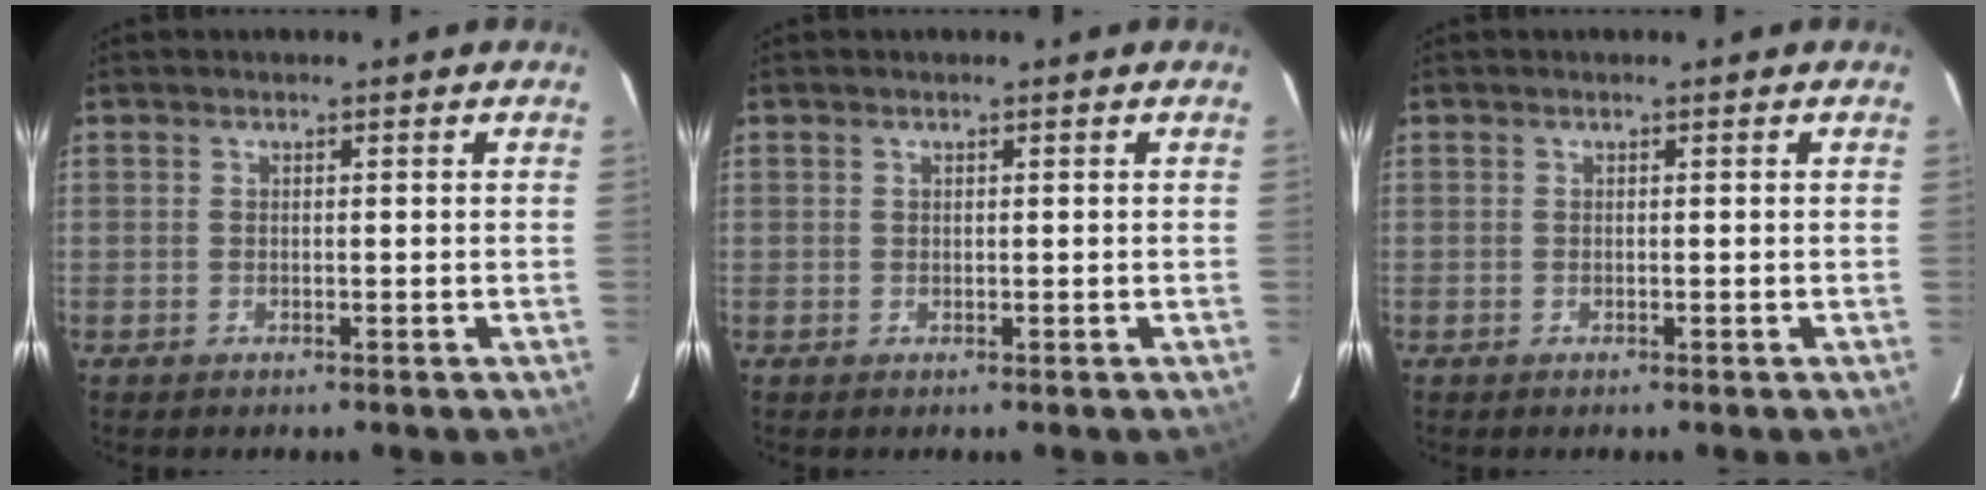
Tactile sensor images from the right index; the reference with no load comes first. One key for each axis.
{"total": 0.0}
{"total": 0.0}